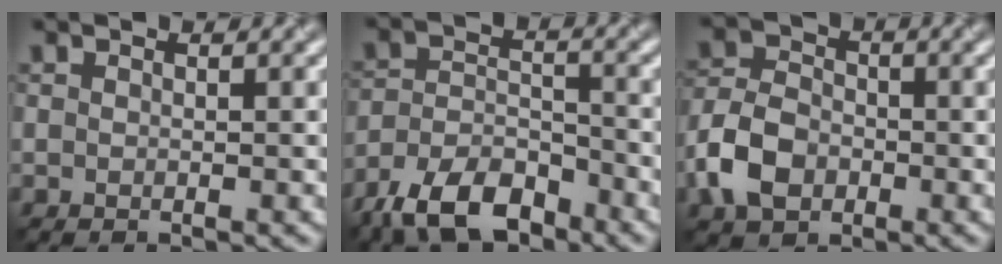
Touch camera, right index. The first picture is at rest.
{"total": 7.3, "force": [-5.5, 3.1, 3.6], "torque": [-0.064, -0.006, -0.108]}
{"total": 5.5, "force": [-2.1, 3.9, 3.2], "torque": [-0.067, 0.004, -0.050]}